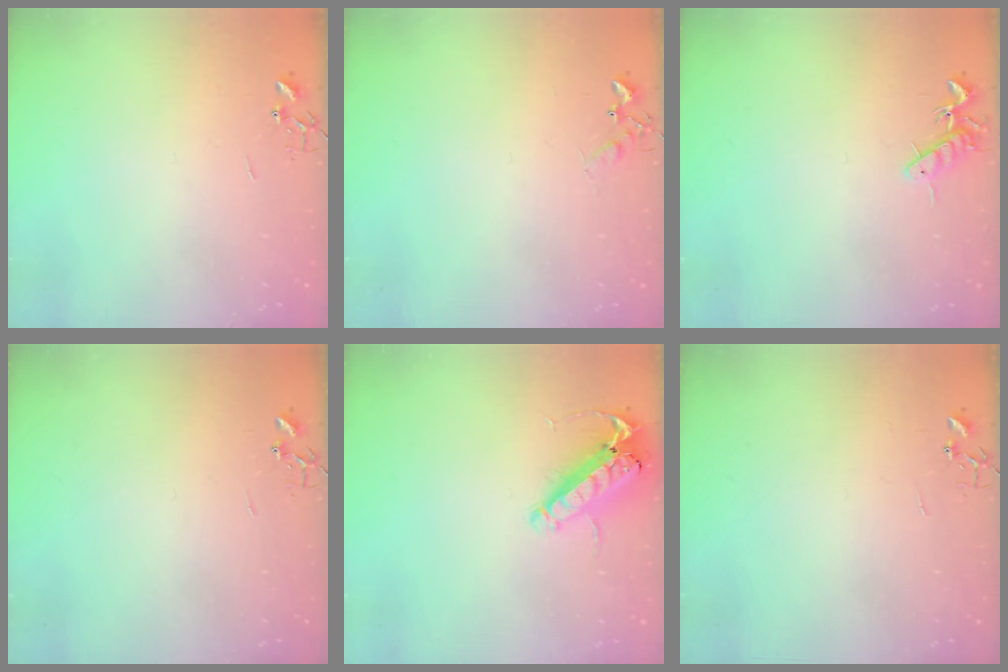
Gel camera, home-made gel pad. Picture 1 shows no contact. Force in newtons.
{"total": 6.1, "press": 6.0, "slide": 0.8}
{"total": 7.6, "press": 7.5, "slide": 0.8}
{"total": 0.0}
{"total": 14.7, "press": 14.5, "slide": 2.6}
{"total": 0.0}